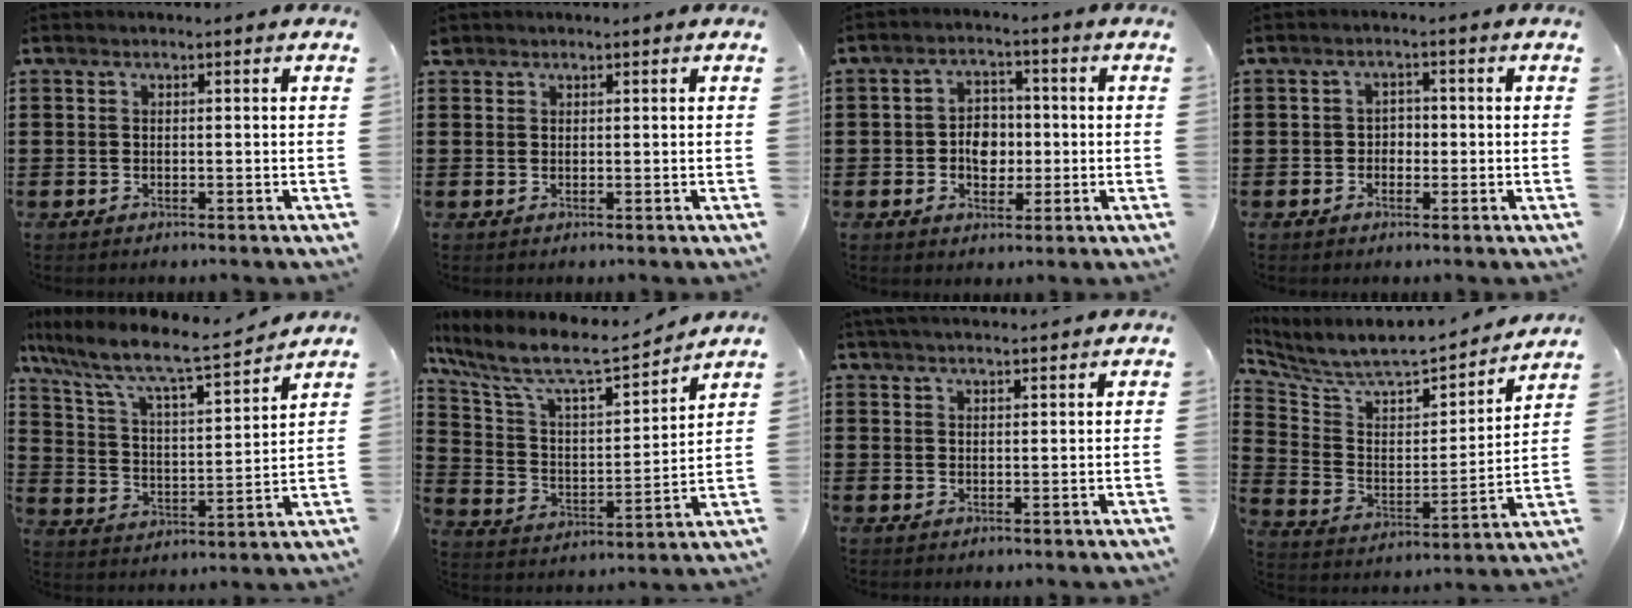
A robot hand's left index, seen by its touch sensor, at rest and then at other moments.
{"total": 0.9, "force": [0.7, 0.5, 0.1], "torque": [-0.006, 0.002, 0.015]}
{"total": 5.0, "force": [-0.5, 3.6, 3.4], "torque": [-0.055, 0.004, -0.015]}
{"total": 1.9, "force": [-0.7, 1.4, 1.1], "torque": [-0.023, 0.005, -0.018]}
{"total": 8.2, "force": [6.7, 1.3, 4.6], "torque": [-0.117, -0.045, 0.108]}
{"total": 9.0, "force": [7.4, 2.0, 4.7], "torque": [-0.128, -0.050, 0.121]}
{"total": 2.5, "force": [2.4, 0.0, 0.6], "torque": [-0.018, -0.001, 0.047]}
{"total": 6.8, "force": [6.2, 1.3, 2.4], "torque": [-0.082, -0.057, 0.101]}